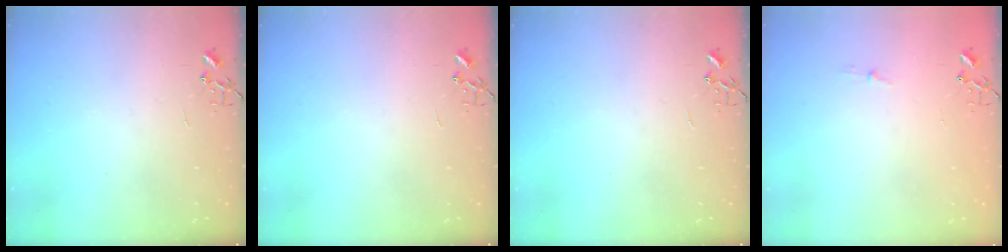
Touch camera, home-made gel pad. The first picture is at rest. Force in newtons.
{"total": 0.0}
{"total": 0.0}
{"total": 2.9, "press": 2.9, "slide": 0.4}